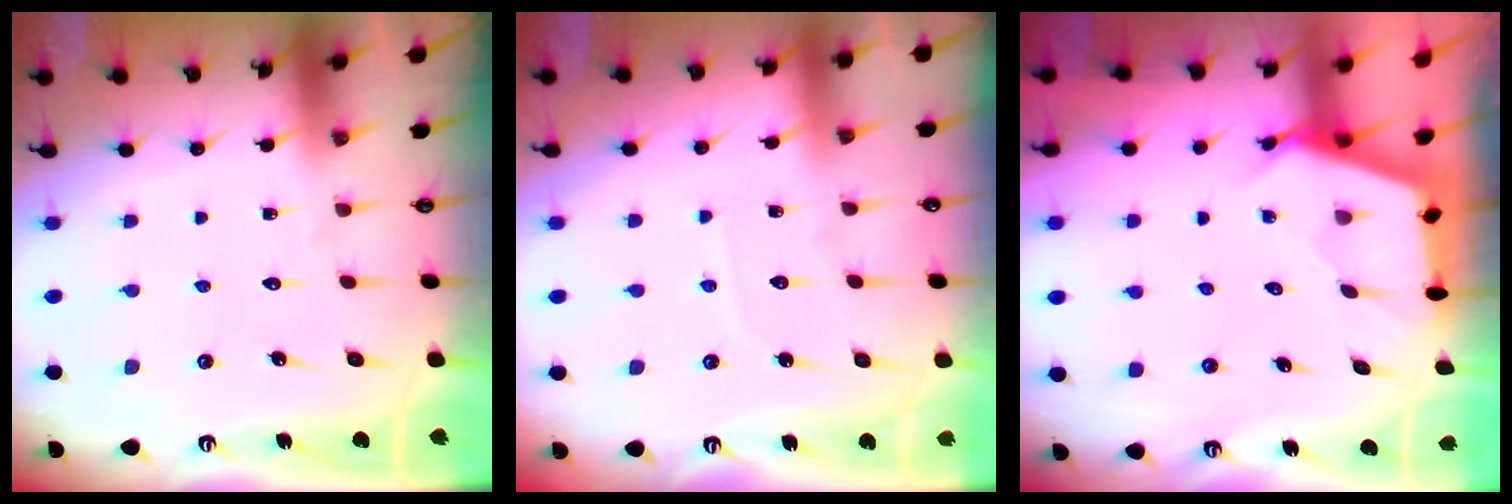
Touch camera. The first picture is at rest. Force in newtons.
{"total": 2.9, "press": 2.9, "slide": 0.4}
{"total": 2.5, "press": 2.5, "slide": 0.3}